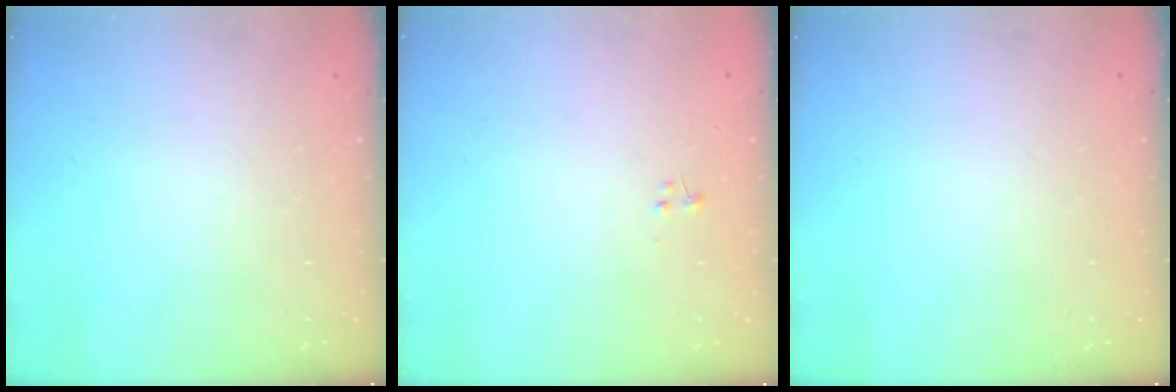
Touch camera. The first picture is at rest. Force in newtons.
{"total": 0.6, "press": 0.6, "slide": 0.3}
{"total": 0.0}